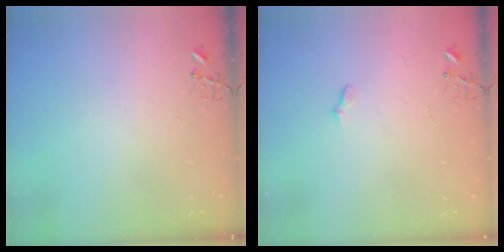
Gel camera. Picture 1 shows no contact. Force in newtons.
{"total": 5.4, "press": 5.4, "slide": 0.6}